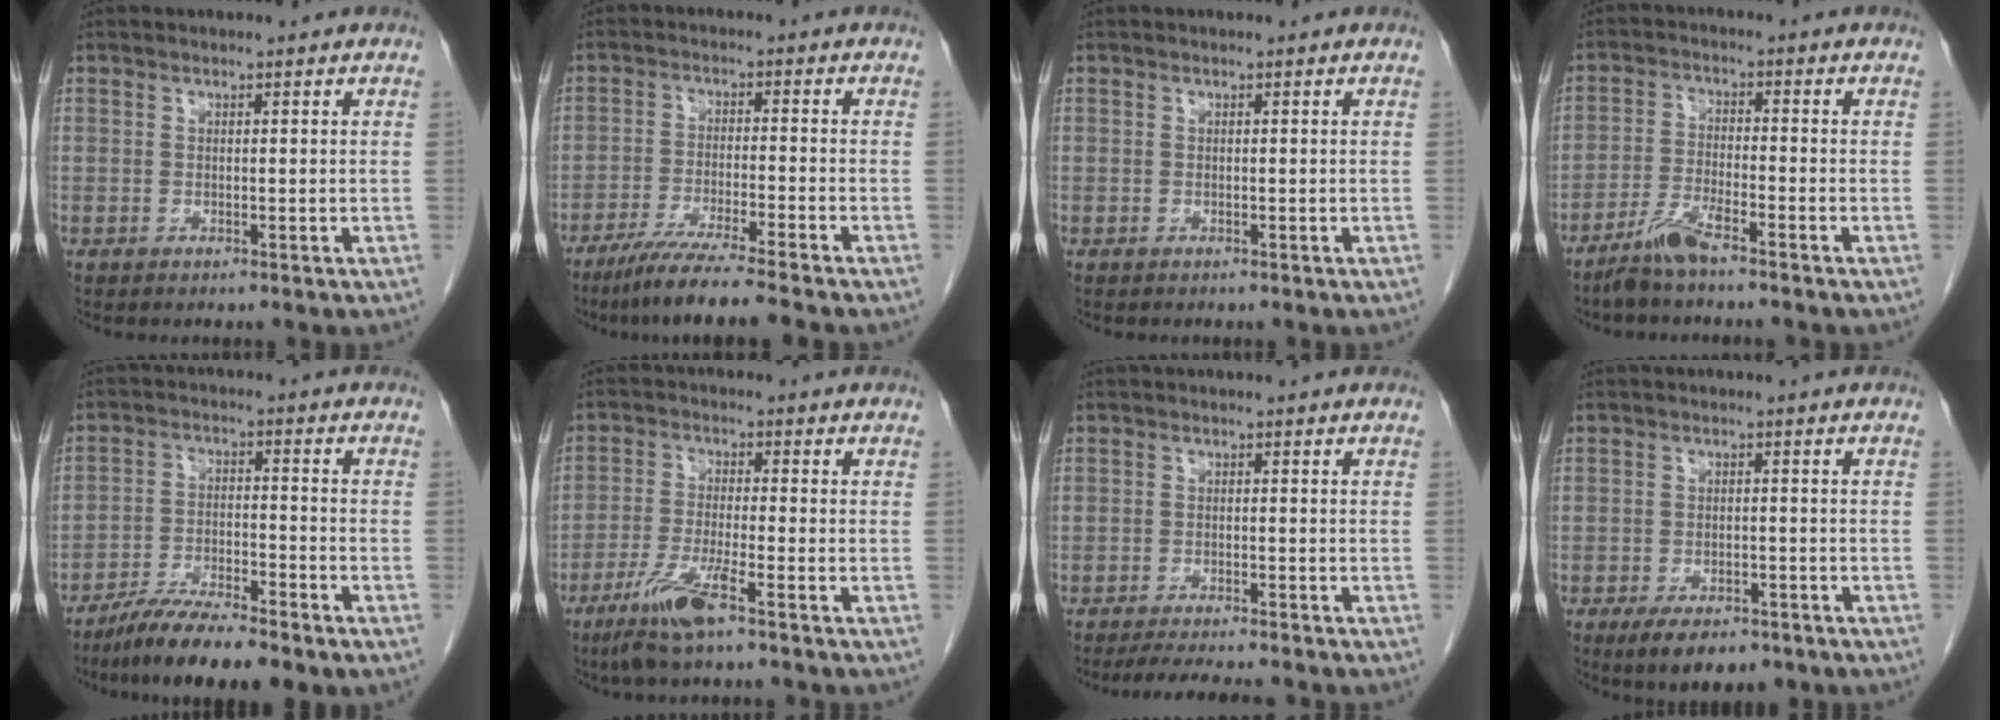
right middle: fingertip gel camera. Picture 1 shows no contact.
{"total": 8.6, "force": [-7.0, -1.3, 4.8], "torque": [-0.078, -0.031, -0.121]}
{"total": 0.0}
{"total": 5.0, "force": [-4.1, 0.2, 2.9], "torque": [-0.065, -0.011, -0.083]}
{"total": 8.6, "force": [-7.0, 0.8, 4.9], "torque": [-0.089, -0.021, -0.126]}
{"total": 7.3, "force": [-4.7, 0.0, 5.6], "torque": [-0.119, -0.019, -0.091]}
{"total": 7.2, "force": [-6.4, 0.5, 3.2], "torque": [-0.048, -0.017, -0.097]}
{"total": 7.2, "force": [-5.2, 3.0, 4.1], "torque": [-0.063, -0.006, -0.075]}